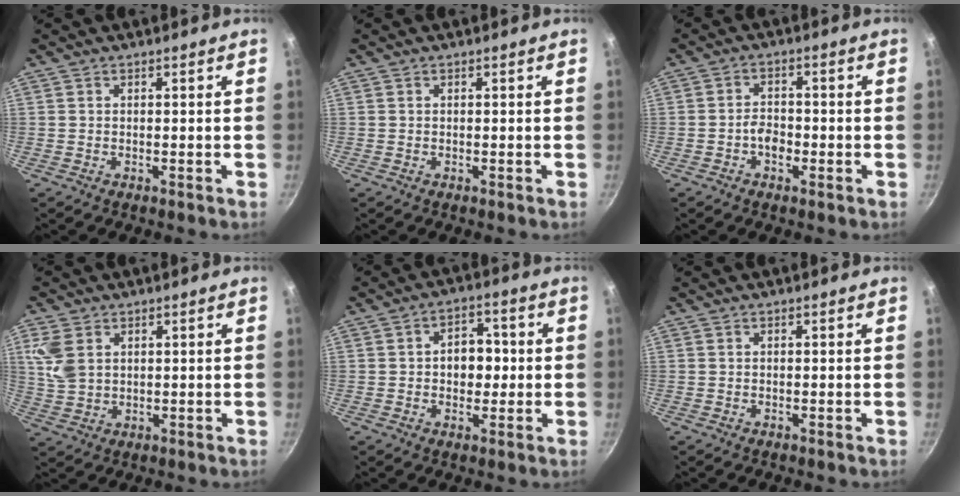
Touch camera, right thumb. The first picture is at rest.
{"total": 0.0}
{"total": 3.8, "force": [-1.4, 2.4, 2.5], "torque": [-0.029, 0.017, -0.027]}
{"total": 6.6, "force": [2.3, 4.6, 4.1], "torque": [-0.081, -0.005, 0.053]}
{"total": 6.9, "force": [0.1, 5.1, 4.6], "torque": [-0.027, 0.011, -0.004]}
{"total": 0.0}